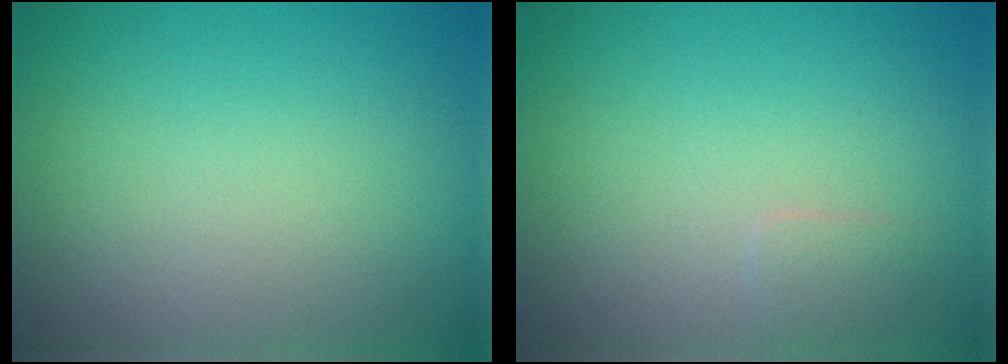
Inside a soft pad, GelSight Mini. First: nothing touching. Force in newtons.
{"total": 0.9, "press": 0.9, "slide": 0.1}